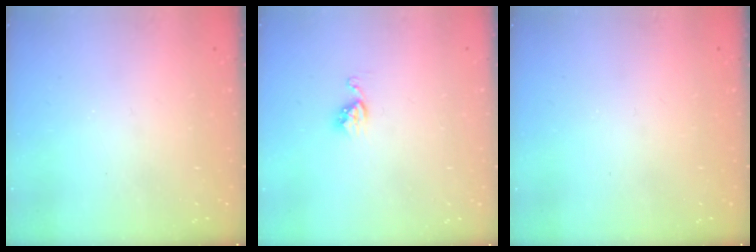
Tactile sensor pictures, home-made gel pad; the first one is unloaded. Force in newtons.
{"total": 5.1, "press": 5.0, "slide": 0.5}
{"total": 0.0}